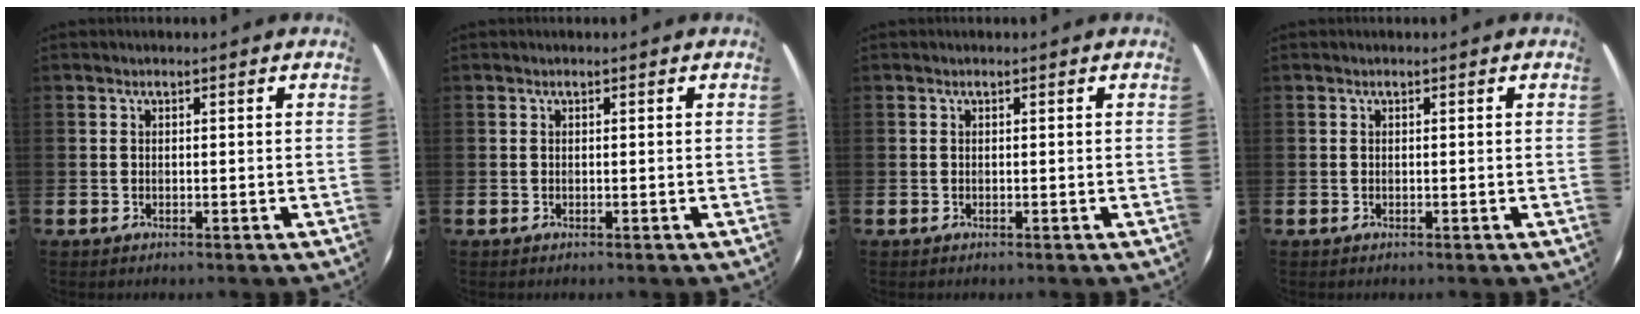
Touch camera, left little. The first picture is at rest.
{"total": 0.0}
{"total": 0.0}
{"total": 0.0}